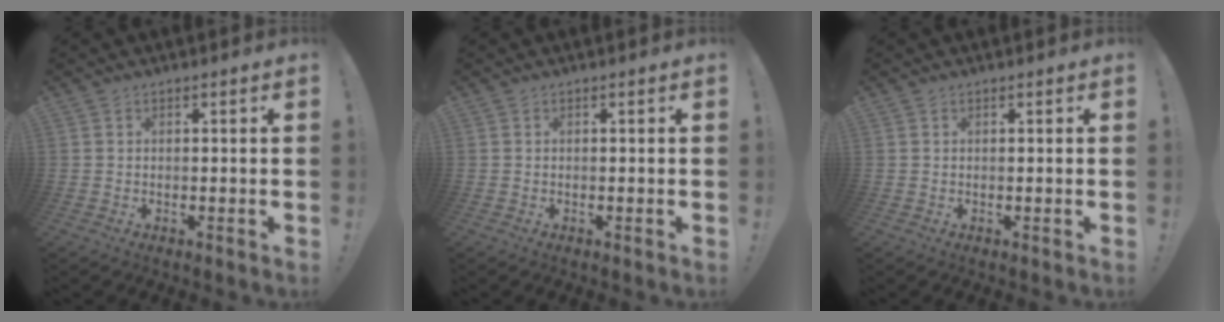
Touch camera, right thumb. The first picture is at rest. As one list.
[{"total": 0.0}, {"total": 0.0}]